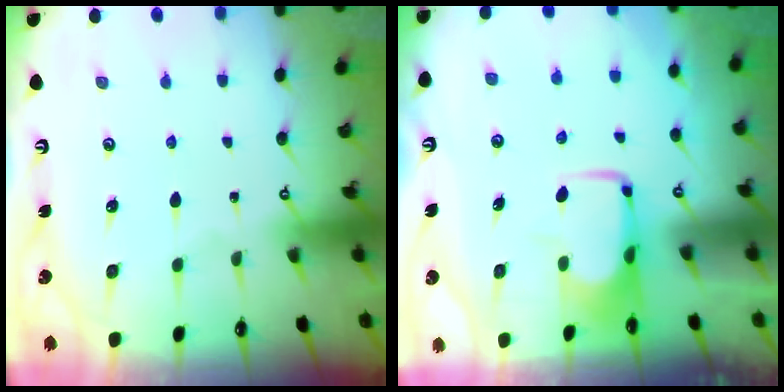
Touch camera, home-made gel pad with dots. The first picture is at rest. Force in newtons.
{"total": 2.0, "press": 1.9, "slide": 0.4}